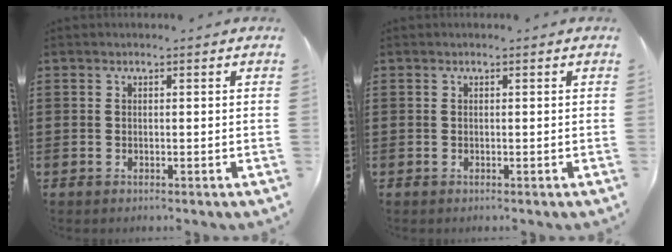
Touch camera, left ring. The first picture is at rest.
{"total": 0.0}